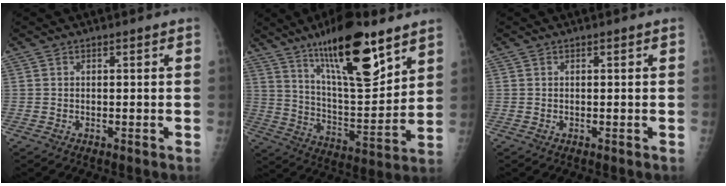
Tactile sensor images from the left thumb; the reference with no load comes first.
{"total": 20.2, "force": [12.6, 5.8, 14.7], "torque": [-0.212, -0.072, 0.218]}
{"total": 0.0}